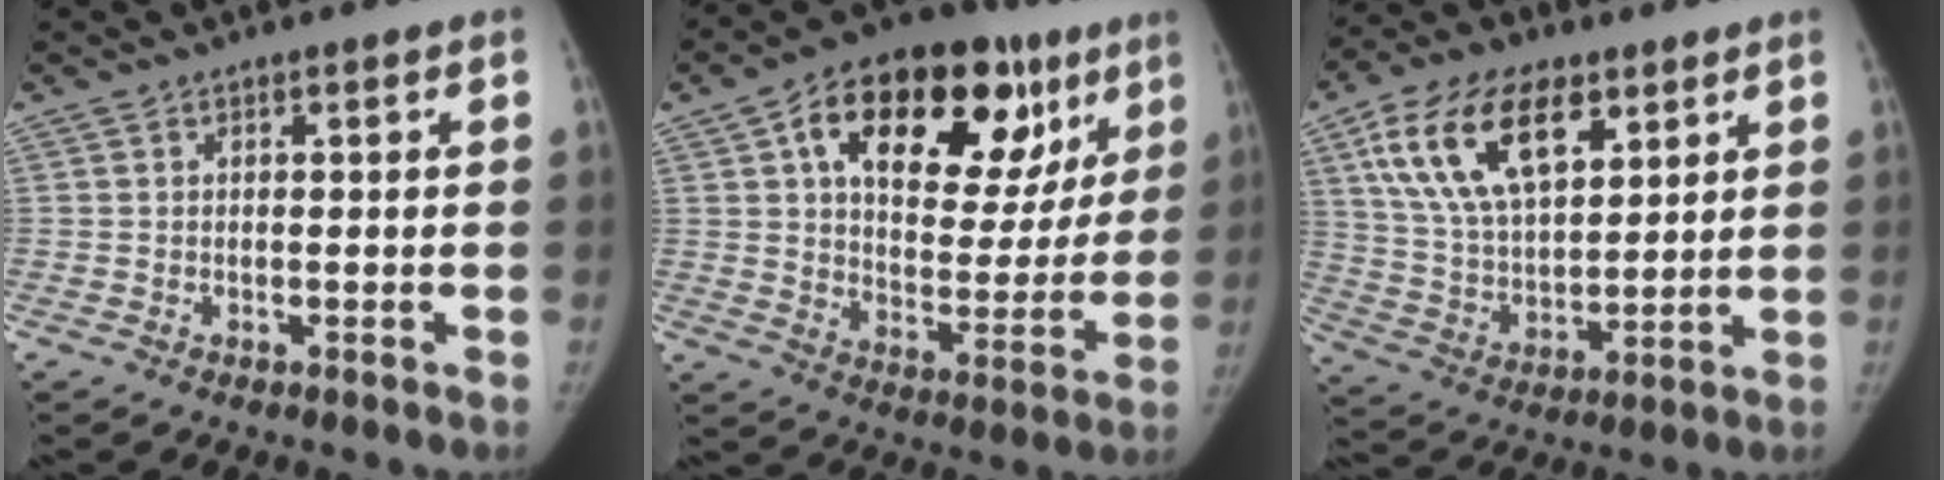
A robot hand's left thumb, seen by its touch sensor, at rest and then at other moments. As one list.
[{"total": 28.1, "force": [12.7, 15.5, 19.7], "torque": [-0.248, 0.014, 0.195]}, {"total": 19.1, "force": [8.9, 10.3, 13.4], "torque": [-0.216, -0.025, 0.165]}]